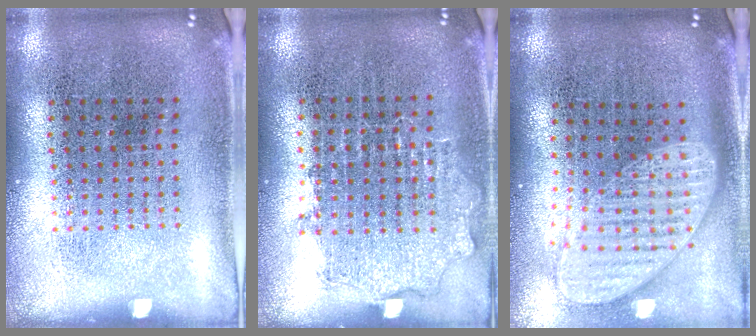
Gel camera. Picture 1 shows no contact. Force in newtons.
{"total": 0.9, "press": 0.9, "slide": 0.2}
{"total": 2.0, "press": 1.6, "slide": 1.2}